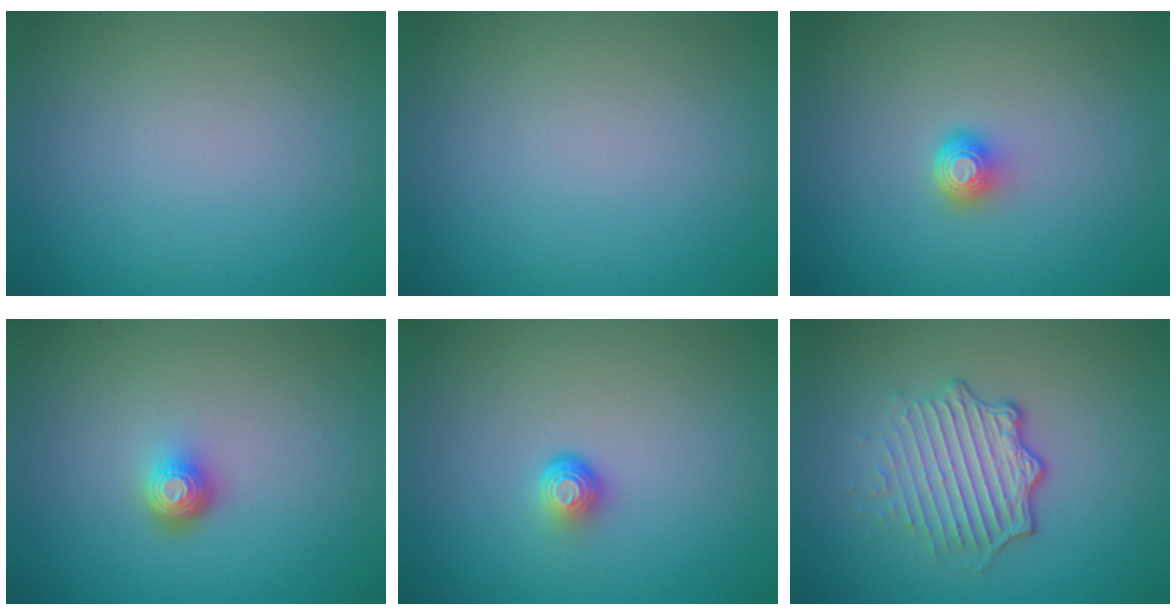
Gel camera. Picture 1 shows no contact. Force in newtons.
{"total": 0.0}
{"total": 1.6, "press": 1.2, "slide": 1.1}
{"total": 1.9, "press": 1.4, "slide": 1.3}
{"total": 1.7, "press": 1.1, "slide": 1.3}
{"total": 4.9, "press": 3.2, "slide": 3.7}